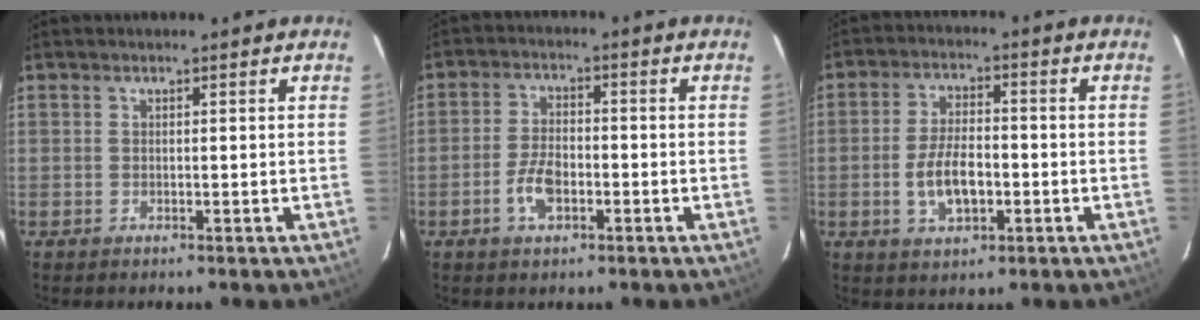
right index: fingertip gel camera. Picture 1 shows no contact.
{"total": 5.8, "force": [-2.4, 3.1, 4.2], "torque": [-0.090, 0.004, -0.042]}
{"total": 8.0, "force": [-2.1, 4.0, 6.6], "torque": [-0.133, -0.001, -0.033]}